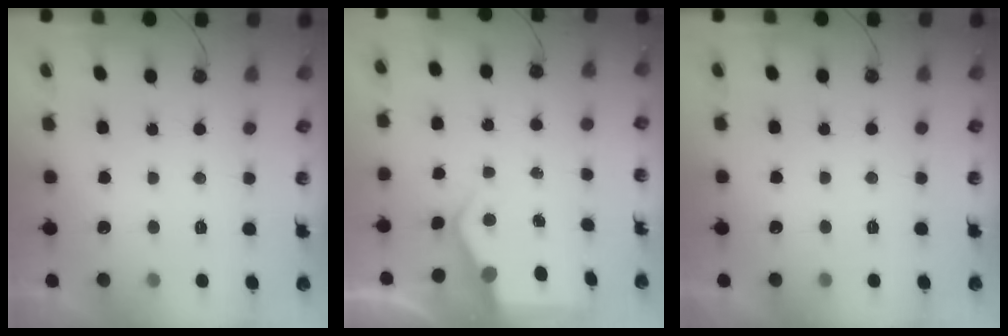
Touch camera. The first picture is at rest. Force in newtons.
{"total": 4.5, "press": 4.5, "slide": 0.7}
{"total": 0.0}